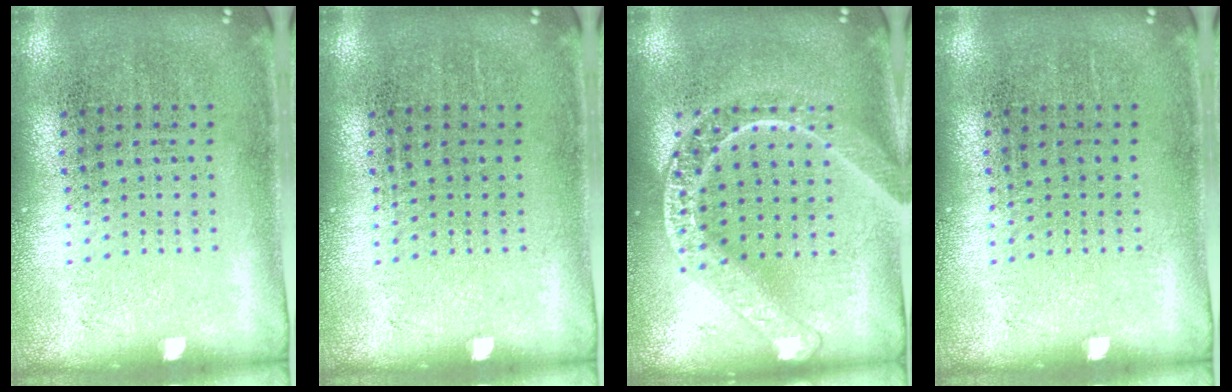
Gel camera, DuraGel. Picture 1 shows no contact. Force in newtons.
{"total": 0.0}
{"total": 3.2, "press": 3.1, "slide": 0.4}
{"total": 0.0}